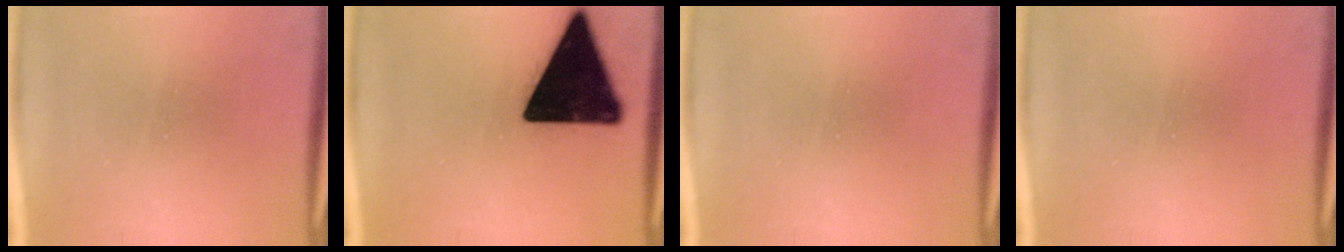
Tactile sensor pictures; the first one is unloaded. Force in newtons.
{"total": 19.0}
{"total": 0.0}
{"total": 0.0}